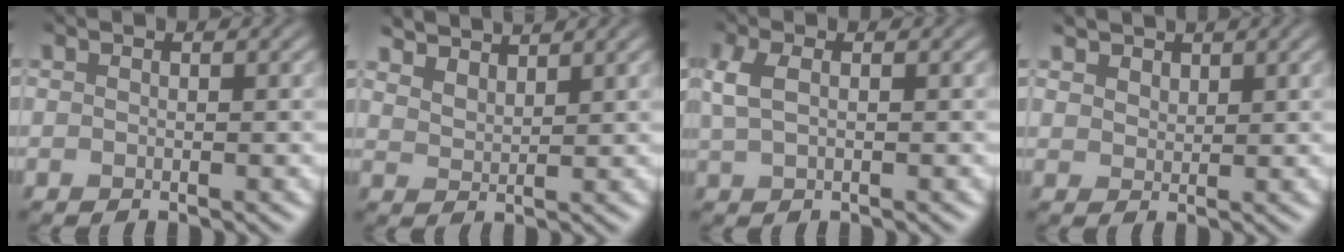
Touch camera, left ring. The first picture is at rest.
{"total": 3.3, "force": [3.0, 0.9, 1.1], "torque": [-0.032, -0.010, 0.054]}
{"total": 2.3, "force": [0.0, 1.1, 1.9], "torque": [-0.046, 0.003, -0.003]}
{"total": 1.9, "force": [1.4, 1.2, 0.6], "torque": [-0.023, -0.013, 0.030]}